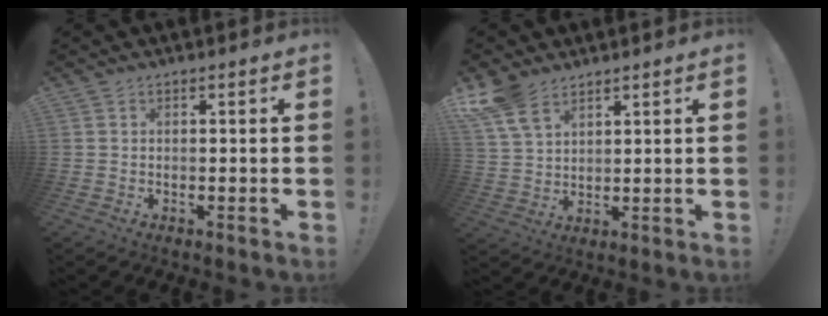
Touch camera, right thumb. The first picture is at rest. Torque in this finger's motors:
{"motor_torque": [-0.03, 0.18, 0.27, 0.96, 0.27]}